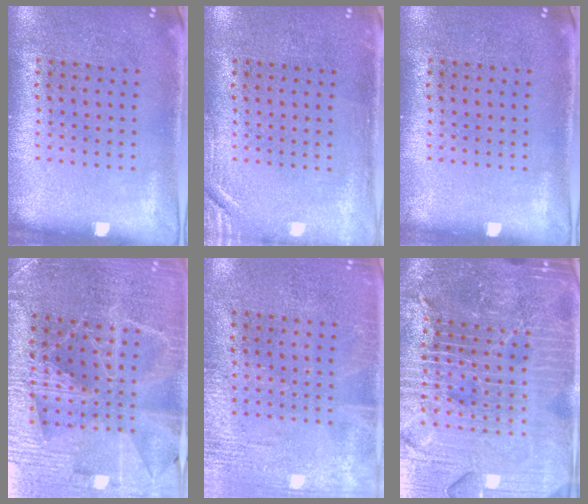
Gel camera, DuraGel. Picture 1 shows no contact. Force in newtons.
{"total": 1.7, "press": 1.7, "slide": 0.2}
{"total": 0.0}
{"total": 3.8, "press": 3.7, "slide": 0.9}
{"total": 2.6, "press": 2.5, "slide": 0.3}
{"total": 6.3, "press": 5.6, "slide": 3.0}